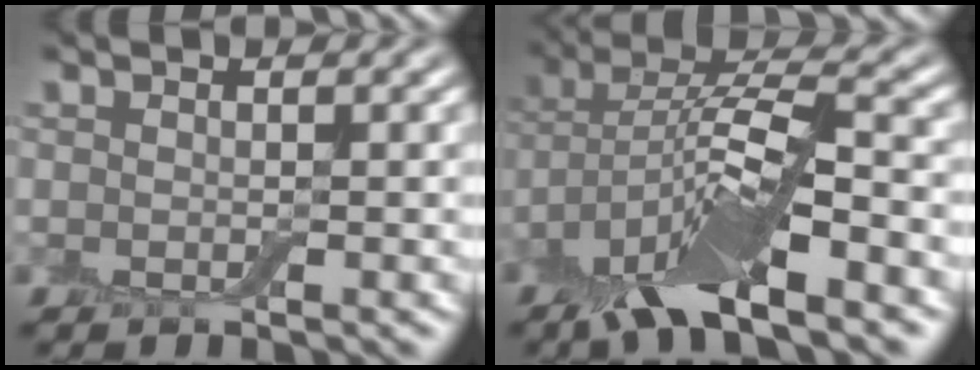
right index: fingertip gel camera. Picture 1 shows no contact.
{"total": 10.2, "force": [-4.6, 3.7, 8.4], "torque": [-0.152, 0.012, -0.093]}